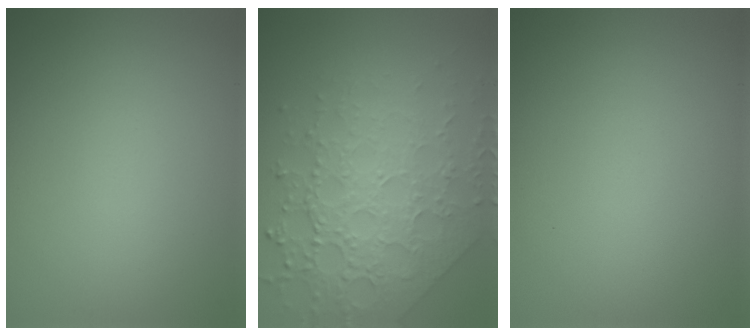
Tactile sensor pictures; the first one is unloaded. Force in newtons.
{"total": 7.6, "press": 5.5, "slide": 5.2}
{"total": 0.0}